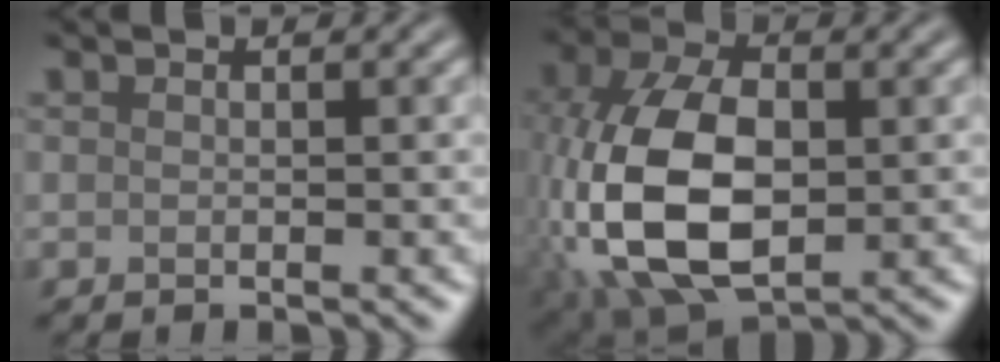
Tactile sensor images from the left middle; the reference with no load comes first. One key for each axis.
{"total": 13.1, "fx": -1.8, "fy": 7.8, "fz": 10.4, "tx": -0.245, "ty": -0.009, "tz": -0.036}